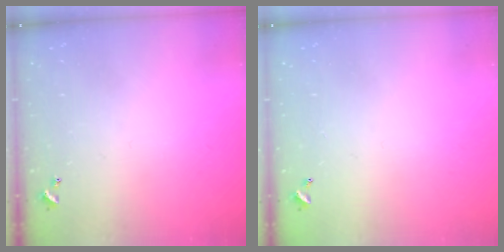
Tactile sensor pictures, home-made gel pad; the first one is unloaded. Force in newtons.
{"total": 2.8, "press": 2.8, "slide": 0.1}